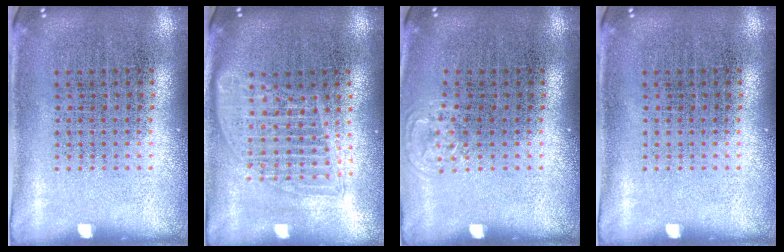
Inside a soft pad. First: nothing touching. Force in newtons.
{"total": 1.6, "press": 1.4, "slide": 0.7}
{"total": 0.5, "press": 0.5, "slide": 0.1}
{"total": 0.0}